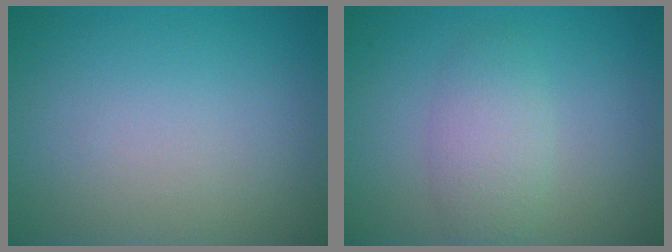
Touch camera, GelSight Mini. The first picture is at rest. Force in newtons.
{"total": 2.9, "press": 2.9, "slide": 0.1}